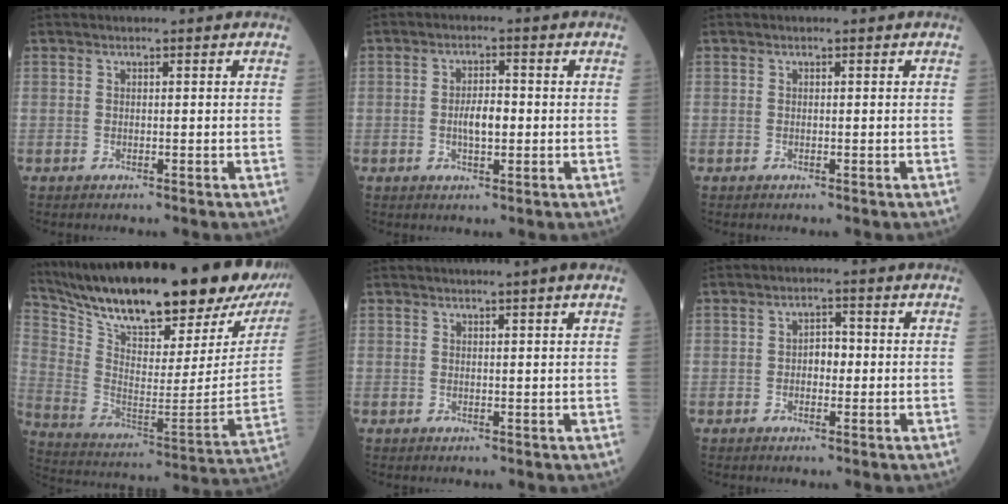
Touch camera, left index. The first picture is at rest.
{"total": 3.9, "force": [-0.9, 1.6, 3.4], "torque": [-0.063, 0.000, -0.021]}
{"total": 0.0}
{"total": 32.2, "force": [26.2, 7.3, 17.3], "torque": [-0.308, -0.050, 0.373]}
{"total": 1.5, "force": [1.1, -0.4, 1.0], "torque": [-0.012, 0.003, 0.013]}
{"total": 2.7, "force": [-0.7, 1.7, 1.9], "torque": [-0.024, 0.008, -0.018]}